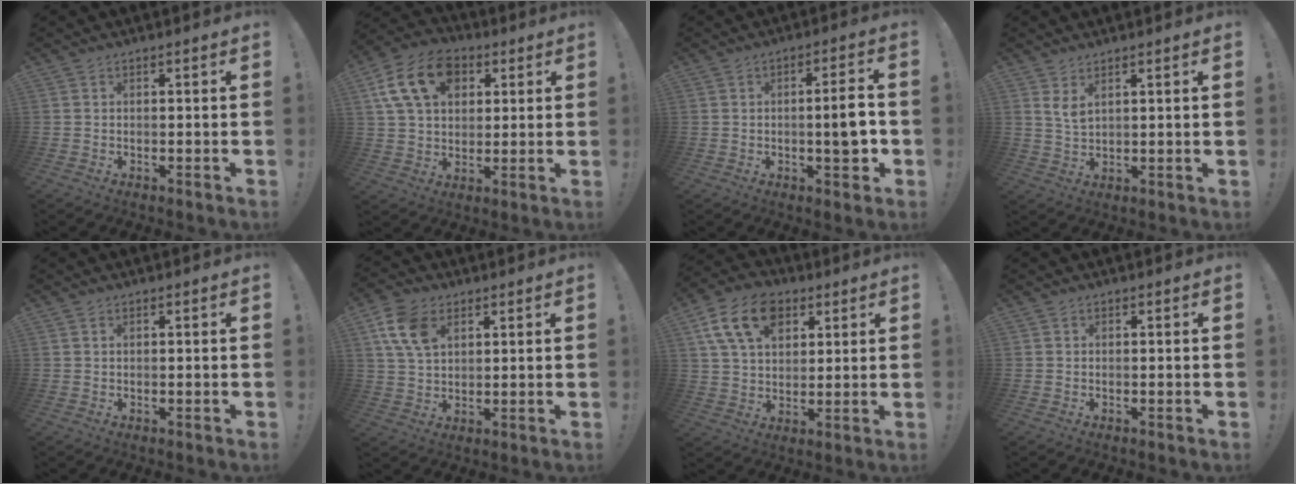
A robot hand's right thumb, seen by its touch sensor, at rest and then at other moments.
{"total": 17.1, "force": [6.5, 12.1, 10.1], "torque": [-0.168, -0.016, 0.125]}
{"total": 6.1, "force": [-0.8, 1.8, 5.8], "torque": [-0.075, 0.000, -0.018]}
{"total": 3.9, "force": [2.5, 1.3, 2.7], "torque": [-0.046, -0.015, 0.042]}
{"total": 0.6, "force": [0.4, 0.4, 0.3], "torque": [-0.003, -0.001, 0.007]}
{"total": 11.2, "force": [4.8, 7.4, 6.9], "torque": [-0.135, -0.005, 0.092]}
{"total": 16.3, "force": [7.3, 11.0, 9.5], "torque": [-0.159, -0.022, 0.138]}
{"total": 0.0}